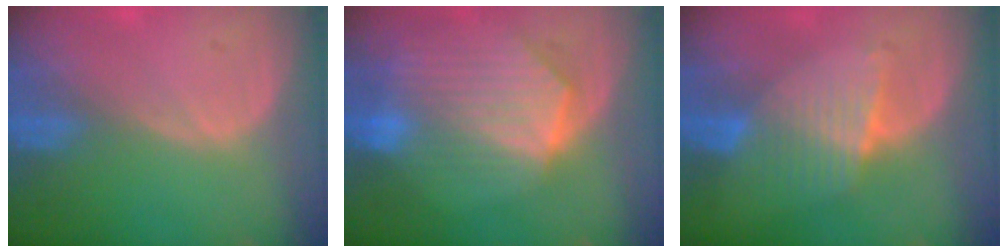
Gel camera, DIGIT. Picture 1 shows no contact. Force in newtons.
{"total": 10.2, "press": 9.0, "slide": 4.8}
{"total": 6.8, "press": 6.0, "slide": 3.3}